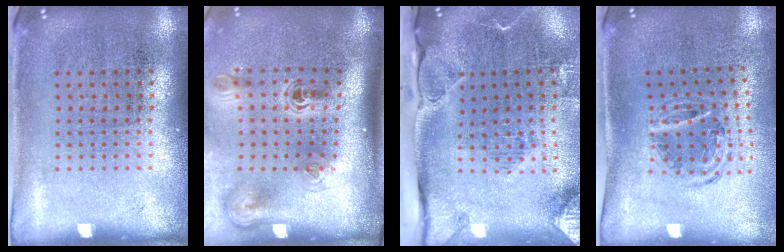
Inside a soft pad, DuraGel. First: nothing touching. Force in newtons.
{"total": 2.3, "press": 1.5, "slide": 1.8}
{"total": 2.9, "press": 2.2, "slide": 1.8}
{"total": 0.9, "press": 0.9, "slide": 0.2}